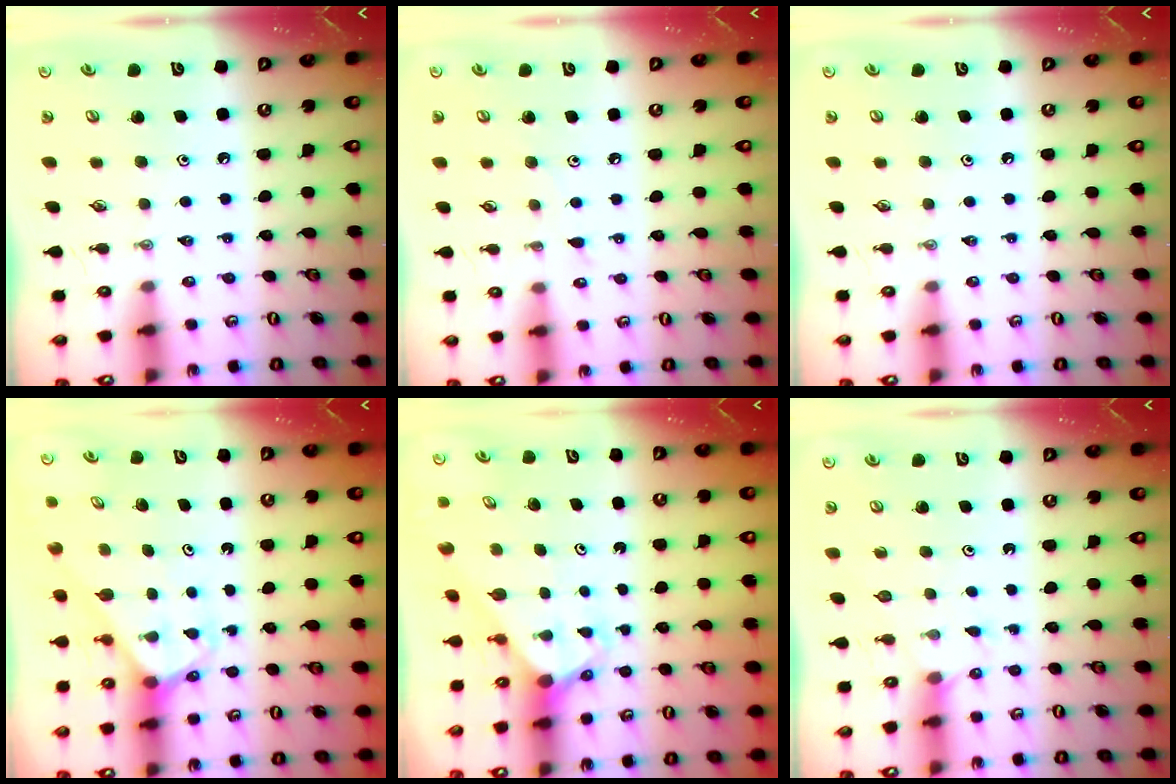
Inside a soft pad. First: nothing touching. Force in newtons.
{"total": 3.0, "press": 3.0, "slide": 0.4}
{"total": 0.0}
{"total": 2.8, "press": 2.8, "slide": 0.1}
{"total": 3.1, "press": 3.1, "slide": 0.2}
{"total": 3.0, "press": 2.9, "slide": 0.4}